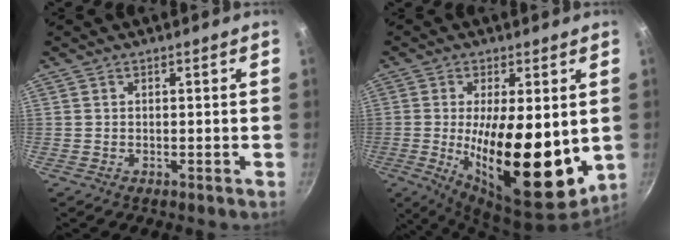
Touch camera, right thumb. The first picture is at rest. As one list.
[{"total": 20.3, "force": [-1.0, 7.9, 18.6], "torque": [-0.279, -0.027, -0.008]}]